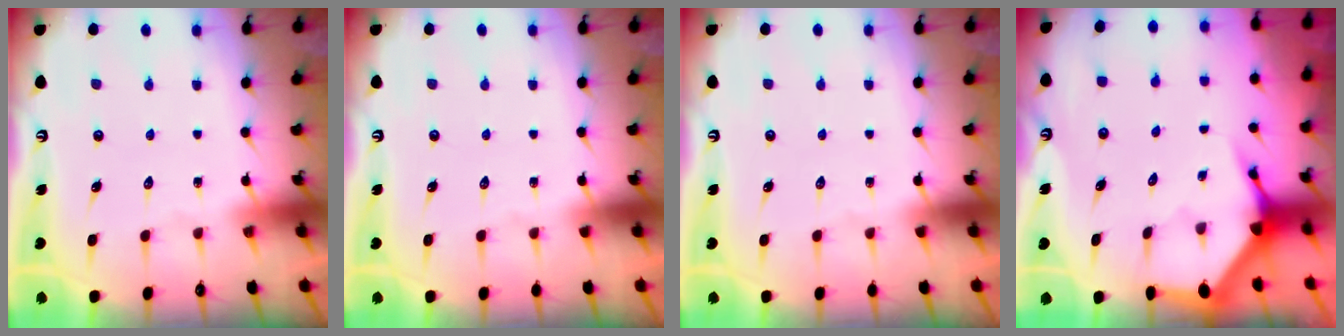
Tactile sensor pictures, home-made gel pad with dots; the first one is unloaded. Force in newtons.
{"total": 0.0}
{"total": 0.0}
{"total": 3.7, "press": 3.7, "slide": 0.4}